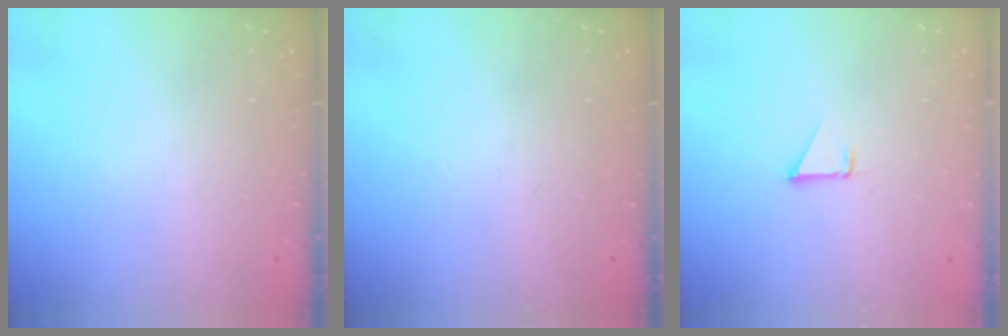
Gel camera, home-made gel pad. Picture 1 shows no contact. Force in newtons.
{"total": 0.0}
{"total": 1.3, "press": 1.3, "slide": 0.1}